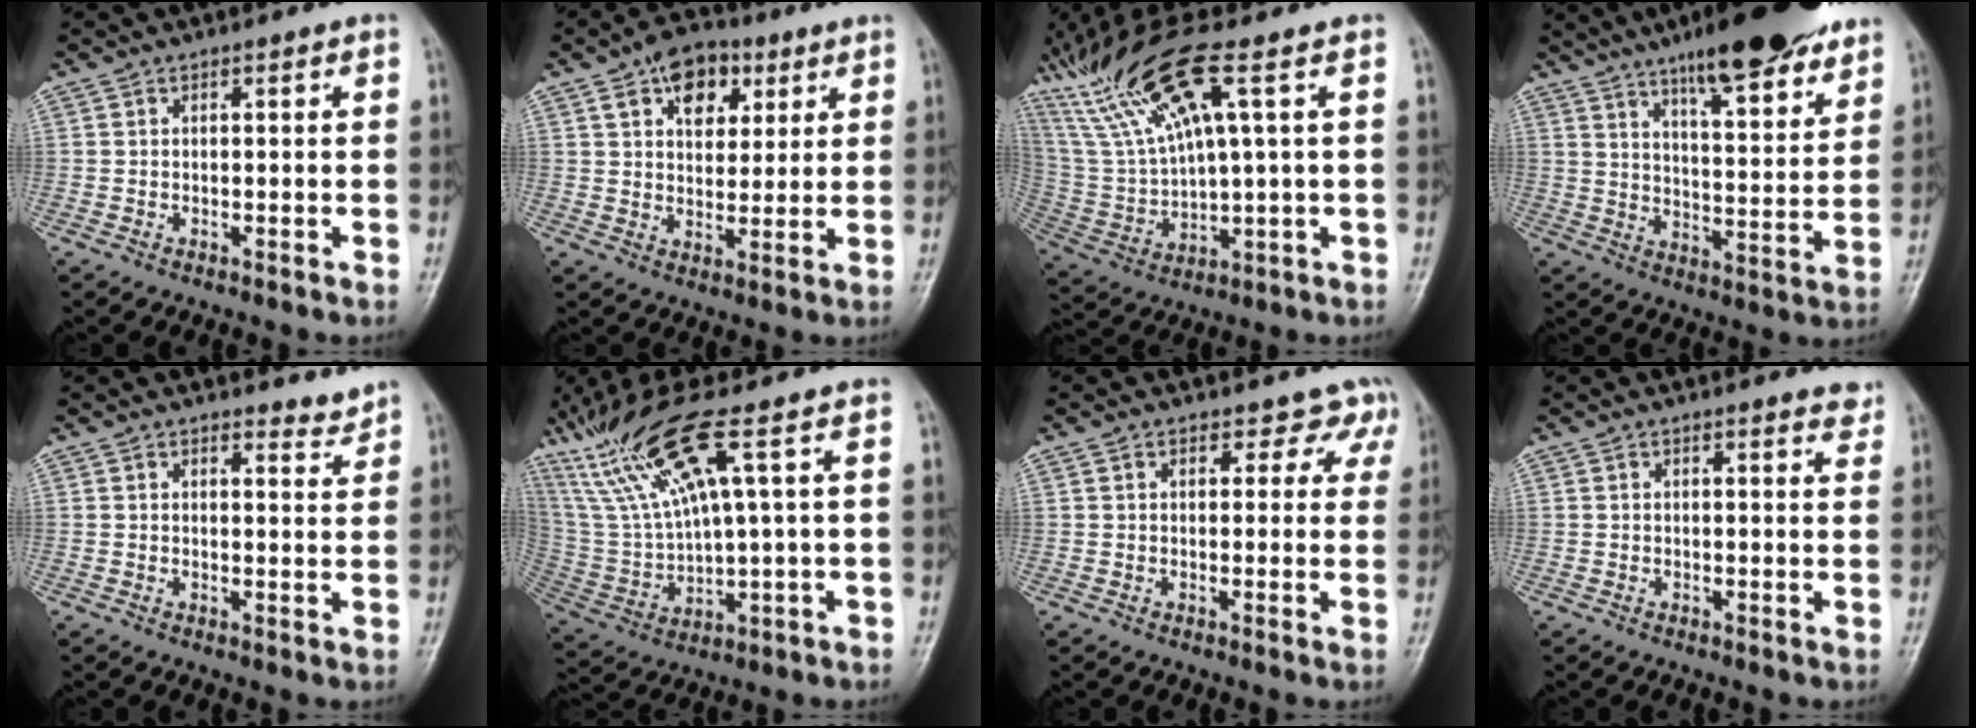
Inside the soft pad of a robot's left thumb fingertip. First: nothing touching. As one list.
[{"total": 10.2, "force": [4.9, 6.5, 6.3], "torque": [-0.061, -0.013, 0.072]}, {"total": 16.3, "force": [8.6, 2.7, 13.6], "torque": [-0.302, -0.013, 0.178]}, {"total": 19.1, "force": [13.2, 4.7, 13.0], "torque": [-0.158, -0.061, 0.201]}, {"total": 2.6, "force": [2.5, 0.6, 0.4], "torque": [0.009, -0.024, 0.029]}, {"total": 15.7, "force": [8.2, 2.0, 13.2], "torque": [-0.298, -0.019, 0.176]}, {"total": 4.5, "force": [3.4, 2.9, 0.8], "torque": [0.029, -0.015, 0.030]}, {"total": 3.0, "force": [2.7, 0.9, 1.0], "torque": [0.004, -0.012, 0.020]}]